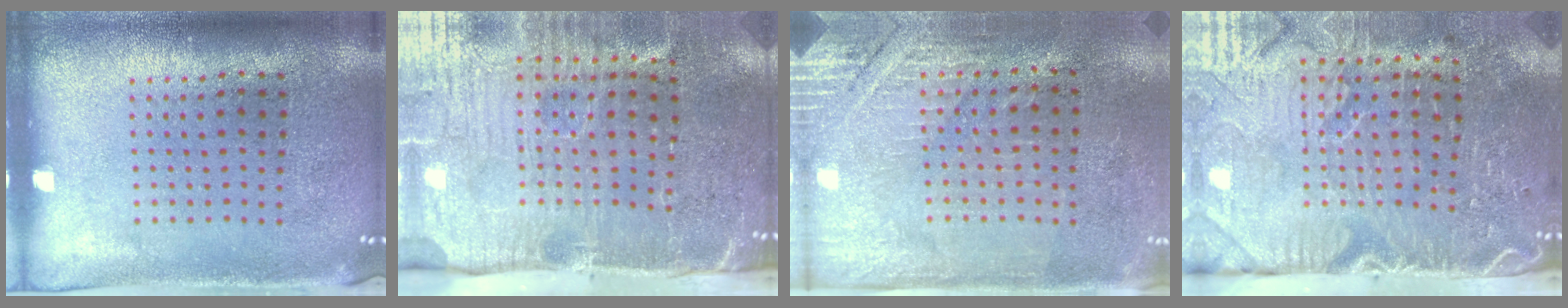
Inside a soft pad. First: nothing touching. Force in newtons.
{"total": 5.2, "press": 4.3, "slide": 2.9}
{"total": 2.8, "press": 2.7, "slide": 0.9}
{"total": 5.3, "press": 4.4, "slide": 2.9}